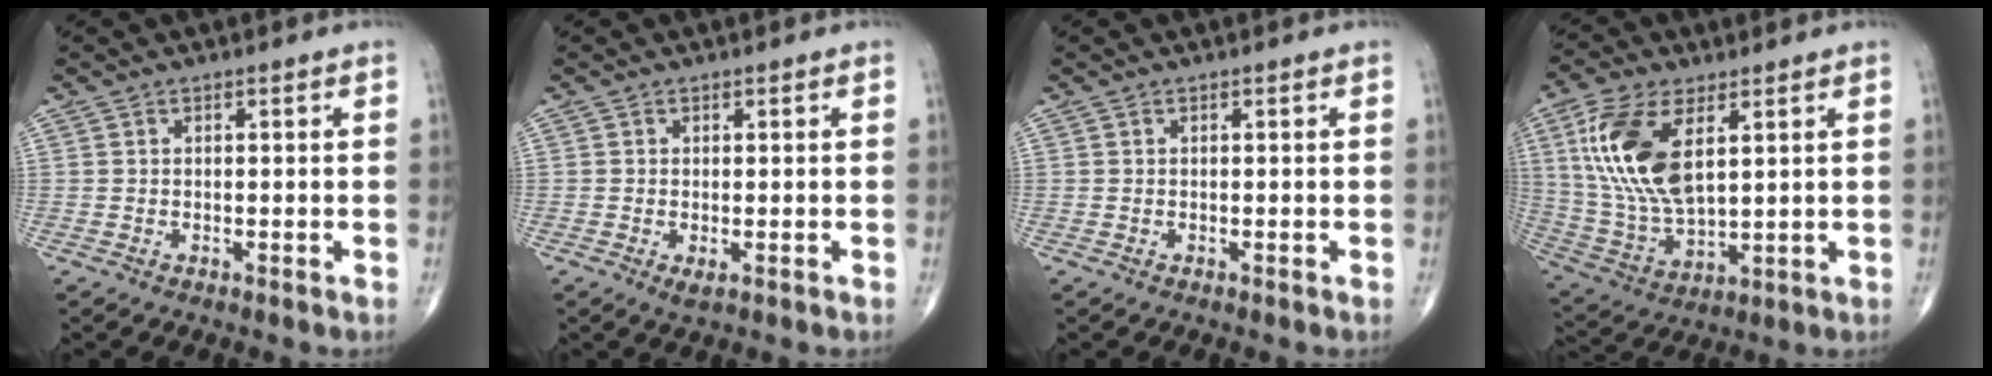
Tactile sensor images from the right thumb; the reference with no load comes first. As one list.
[{"total": 1.4, "force": [-0.4, 0.5, 1.3], "torque": [-0.024, -0.005, -0.005]}, {"total": 0.0}, {"total": 16.8, "force": [5.3, 8.3, 13.6], "torque": [-0.278, -0.016, 0.111]}]